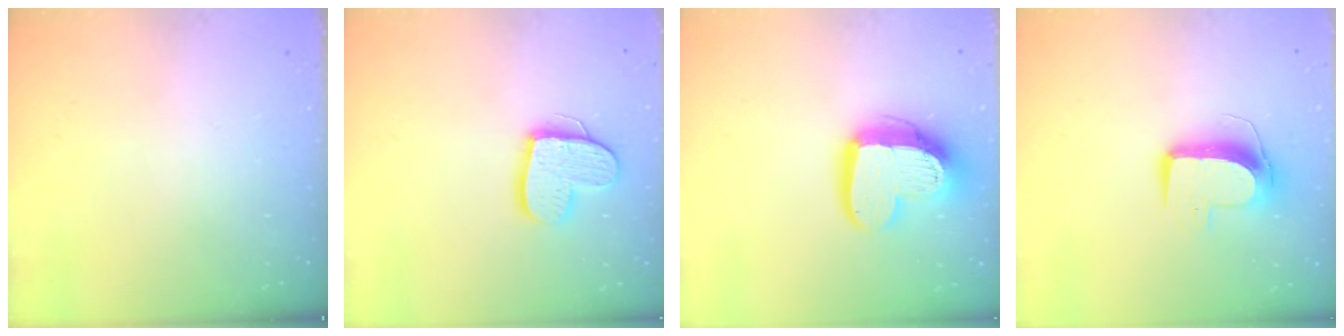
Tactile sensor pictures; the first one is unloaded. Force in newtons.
{"total": 13.7, "press": 13.6, "slide": 1.1}
{"total": 15.6, "press": 15.5, "slide": 1.6}
{"total": 10.0, "press": 10.0, "slide": 0.3}